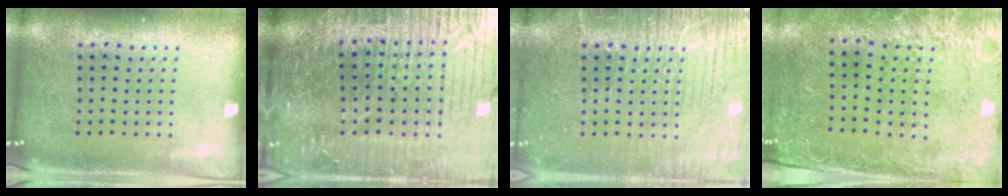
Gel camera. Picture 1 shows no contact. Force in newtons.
{"total": 5.8, "press": 5.2, "slide": 2.6}
{"total": 5.4, "press": 5.3, "slide": 0.7}
{"total": 2.5, "press": 2.2, "slide": 1.3}